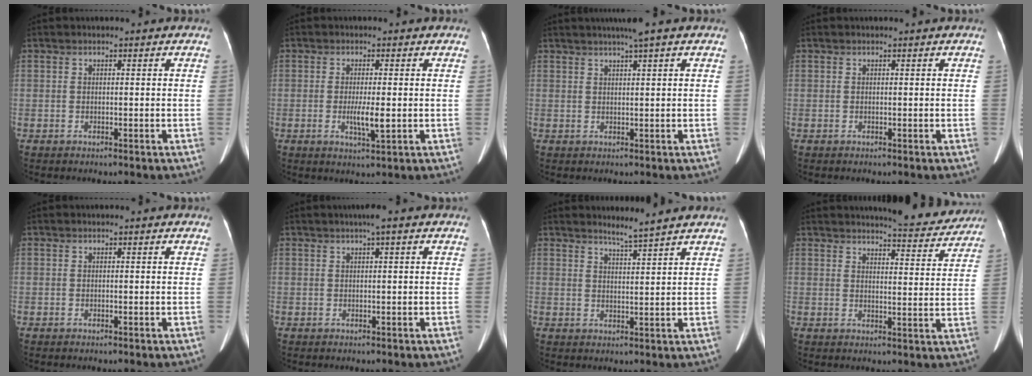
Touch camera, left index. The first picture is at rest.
{"total": 3.6, "force": [-0.5, 0.5, 3.5], "torque": [-0.068, -0.006, -0.007]}
{"total": 4.2, "force": [2.9, -0.7, 2.9], "torque": [-0.045, 0.017, 0.049]}
{"total": 0.0}
{"total": 0.0}
{"total": 1.9, "force": [1.0, -0.2, 1.5], "torque": [-0.029, 0.008, 0.016]}
{"total": 3.5, "force": [3.2, -1.0, 1.1], "torque": [-0.026, -0.006, 0.055]}
{"total": 9.5, "force": [9.2, 1.1, 2.3], "torque": [-0.026, -0.015, 0.104]}